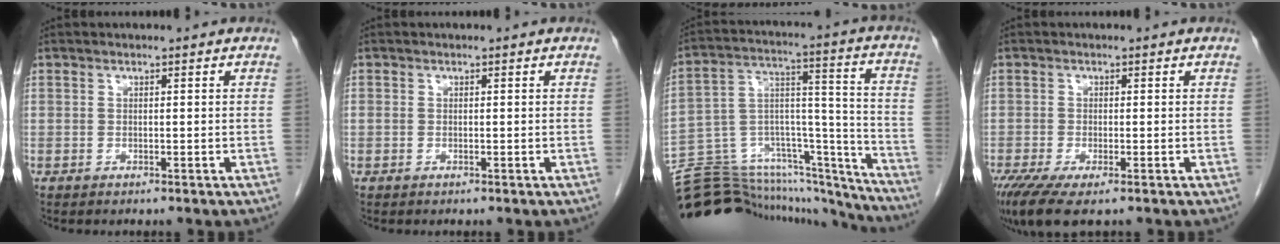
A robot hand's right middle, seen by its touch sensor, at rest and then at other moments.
{"total": 0.0}
{"total": 25.1, "force": [-23.2, 6.5, 7.2], "torque": [-0.121, 0.059, -0.345]}
{"total": 6.4, "force": [-4.1, 1.6, 4.7], "torque": [-0.080, -0.017, -0.071]}